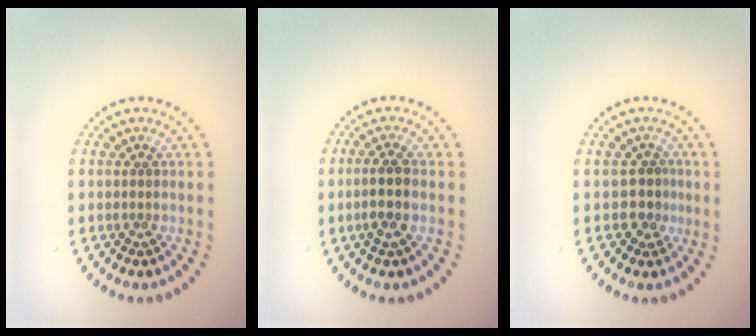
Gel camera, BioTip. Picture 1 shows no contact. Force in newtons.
{"total": 2.3, "press": 2.2, "slide": 0.8}
{"total": 1.9, "press": 1.6, "slide": 1.0}